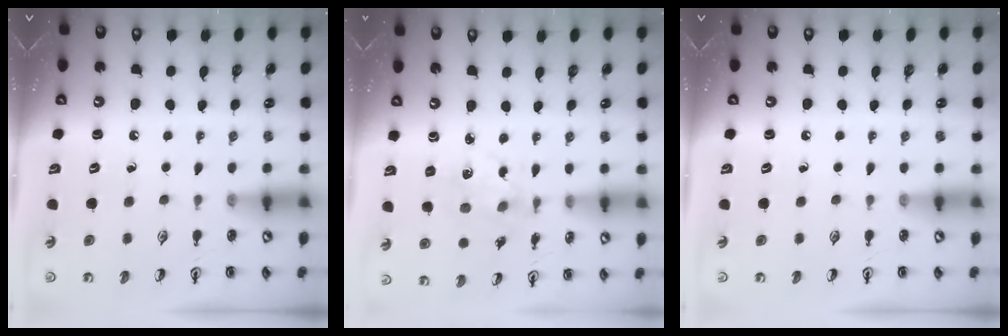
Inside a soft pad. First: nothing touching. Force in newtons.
{"total": 3.0, "press": 2.8, "slide": 0.9}
{"total": 0.0}